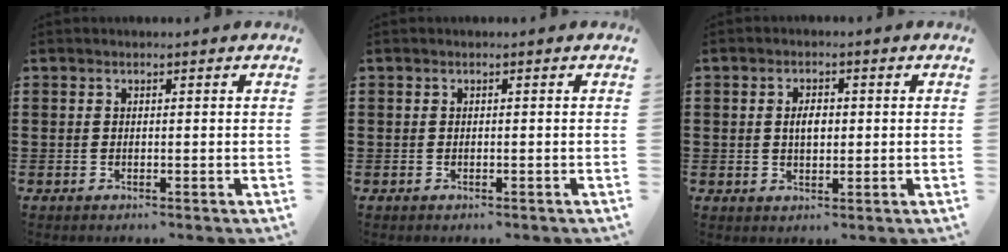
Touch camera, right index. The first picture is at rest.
{"total": 0.0}
{"total": 2.8, "force": [0.2, 1.4, 2.4], "torque": [-0.040, 0.001, 0.001]}